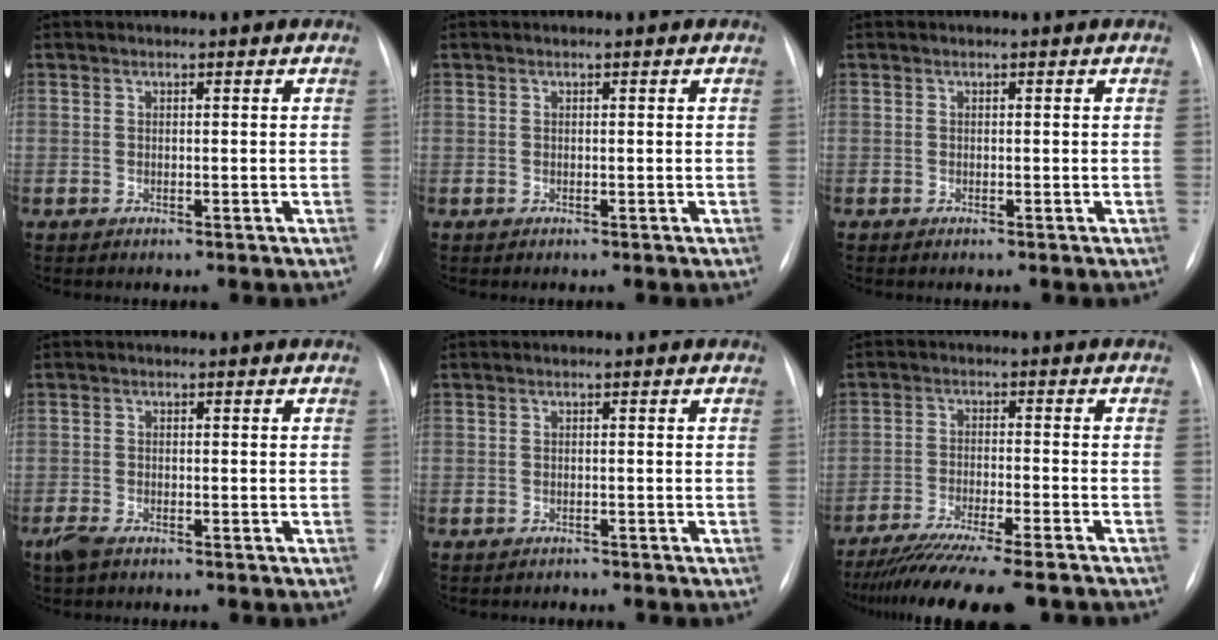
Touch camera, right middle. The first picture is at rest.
{"total": 0.0}
{"total": 0.0}
{"total": 2.5, "force": [-1.8, 0.9, 1.5], "torque": [-0.038, -0.007, -0.030]}
{"total": 0.7, "force": [-0.6, 0.2, -0.2], "torque": [-0.006, -0.003, -0.011]}
{"total": 16.2, "force": [-14.0, 0.5, 8.1], "torque": [-0.128, -0.038, -0.213]}